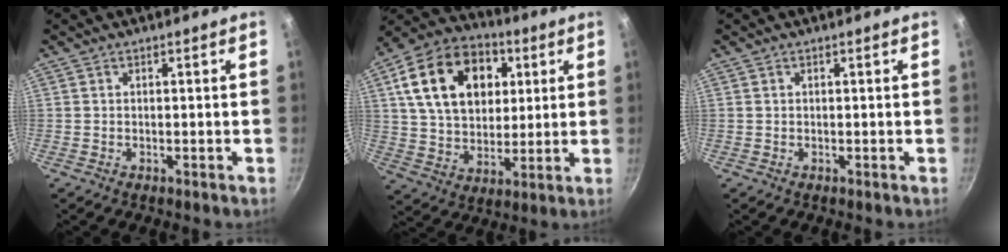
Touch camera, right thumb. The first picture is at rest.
{"total": 21.6, "force": [6.3, 15.2, 14.0], "torque": [-0.218, 0.007, 0.102]}
{"total": 0.0}